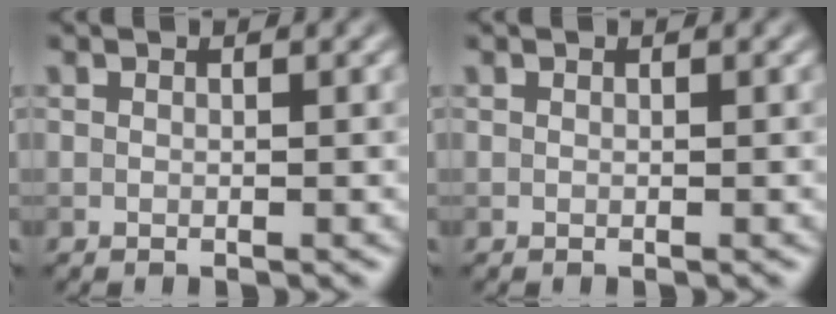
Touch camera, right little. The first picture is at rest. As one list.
[{"total": 0.0}]